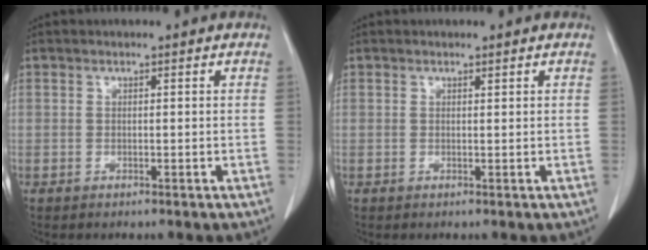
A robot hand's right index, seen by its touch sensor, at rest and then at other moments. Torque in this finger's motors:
{"motor_torque": [-0.19, 0.16, -0.01, -0.01]}